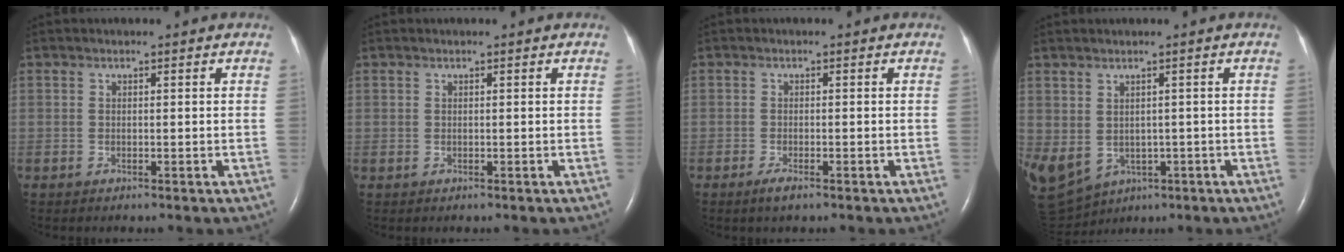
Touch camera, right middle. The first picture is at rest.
{"total": 0.0}
{"total": 1.7, "force": [-1.1, 0.3, 1.3], "torque": [-0.034, -0.005, -0.021]}
{"total": 17.8, "force": [-6.8, 13.8, 9.0], "torque": [-0.260, -0.017, -0.080]}